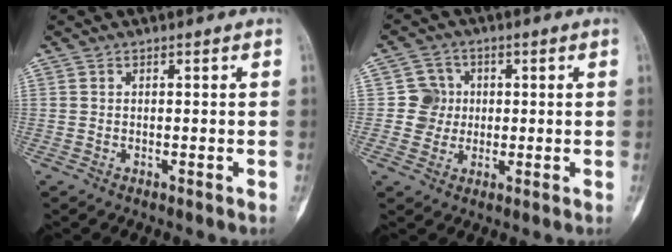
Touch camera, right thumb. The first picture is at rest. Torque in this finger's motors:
{"motor_torque": [-0.31, -0.02, 0.12, 0.12, 0.00]}